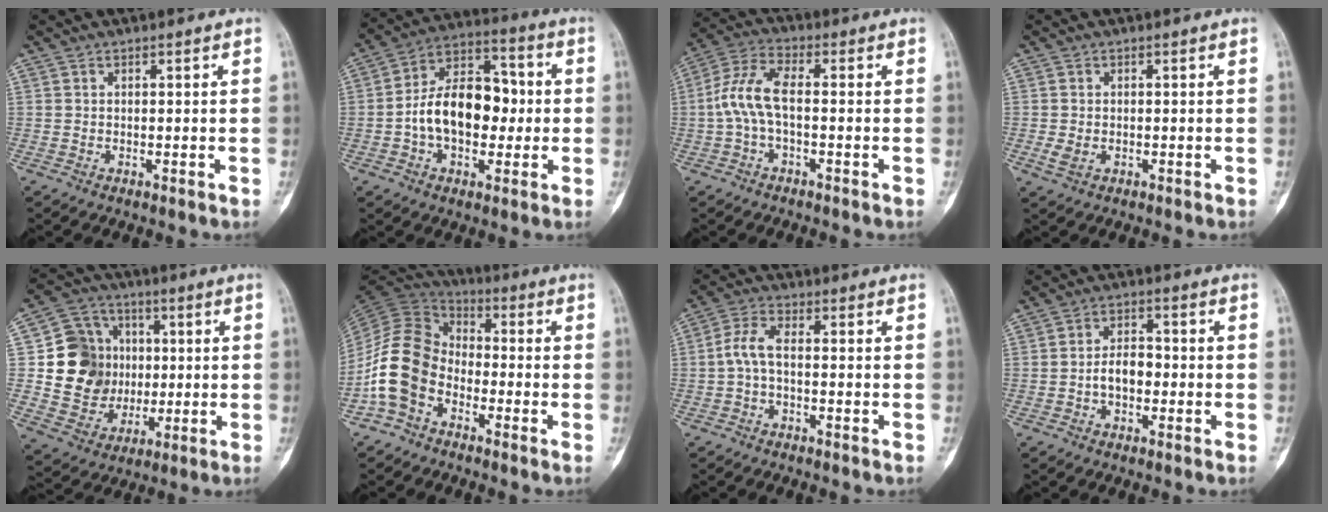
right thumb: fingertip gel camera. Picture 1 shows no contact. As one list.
[{"total": 15.6, "force": [-1.2, 10.1, 11.8], "torque": [-0.165, 0.043, -0.024]}, {"total": 8.0, "force": [-0.8, 3.4, 7.2], "torque": [-0.165, 0.032, -0.022]}, {"total": 2.2, "force": [-0.5, 1.5, 1.5], "torque": [-0.030, 0.001, -0.008]}, {"total": 15.2, "force": [1.1, 13.7, 6.6], "torque": [-0.064, 0.011, 0.033]}, {"total": 12.5, "force": [-4.9, 9.1, 7.2], "torque": [-0.135, 0.053, -0.113]}, {"total": 4.7, "force": [-0.7, 2.0, 4.2], "torque": [-0.096, 0.018, -0.021]}, {"total": 4.8, "force": [-1.2, 3.0, 3.5], "torque": [-0.045, 0.022, -0.027]}]